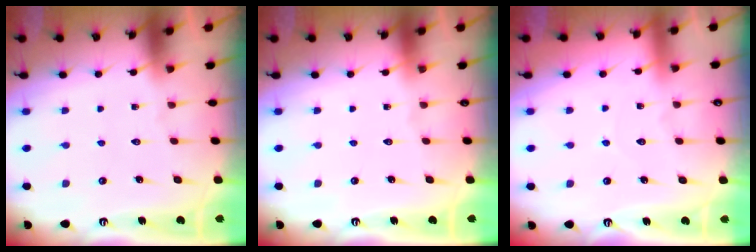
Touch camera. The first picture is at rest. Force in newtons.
{"total": 0.0}
{"total": 2.1, "press": 2.1, "slide": 0.2}